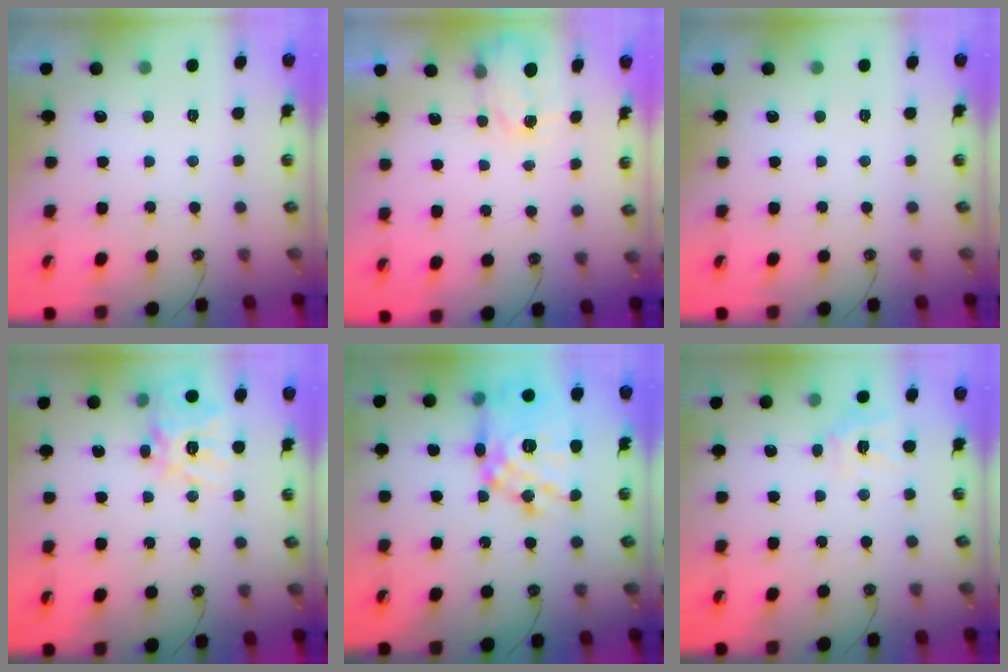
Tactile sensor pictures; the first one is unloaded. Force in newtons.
{"total": 2.4, "press": 2.4, "slide": 0.5}
{"total": 0.0}
{"total": 15.2, "press": 15.1, "slide": 1.5}
{"total": 21.0, "press": 20.9, "slide": 2.1}
{"total": 9.9, "press": 9.9, "slide": 0.7}